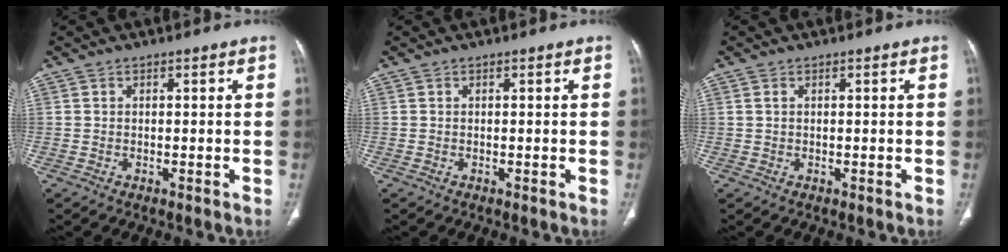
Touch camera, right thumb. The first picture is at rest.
{"total": 0.0}
{"total": 0.7, "force": [0.4, 0.3, 0.5], "torque": [-0.014, 0.007, 0.009]}